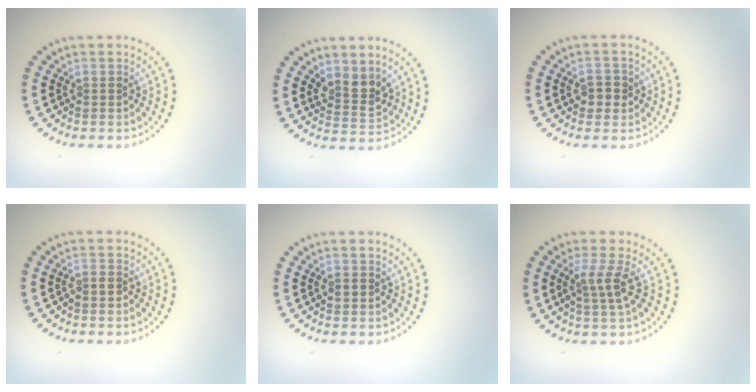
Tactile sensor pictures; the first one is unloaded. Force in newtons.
{"total": 2.7, "press": 2.4, "slide": 1.2}
{"total": 1.9, "press": 1.9, "slide": 0.3}
{"total": 0.9, "press": 0.7, "slide": 0.6}
{"total": 1.3, "press": 1.3, "slide": 0.1}
{"total": 2.4, "press": 1.9, "slide": 1.6}